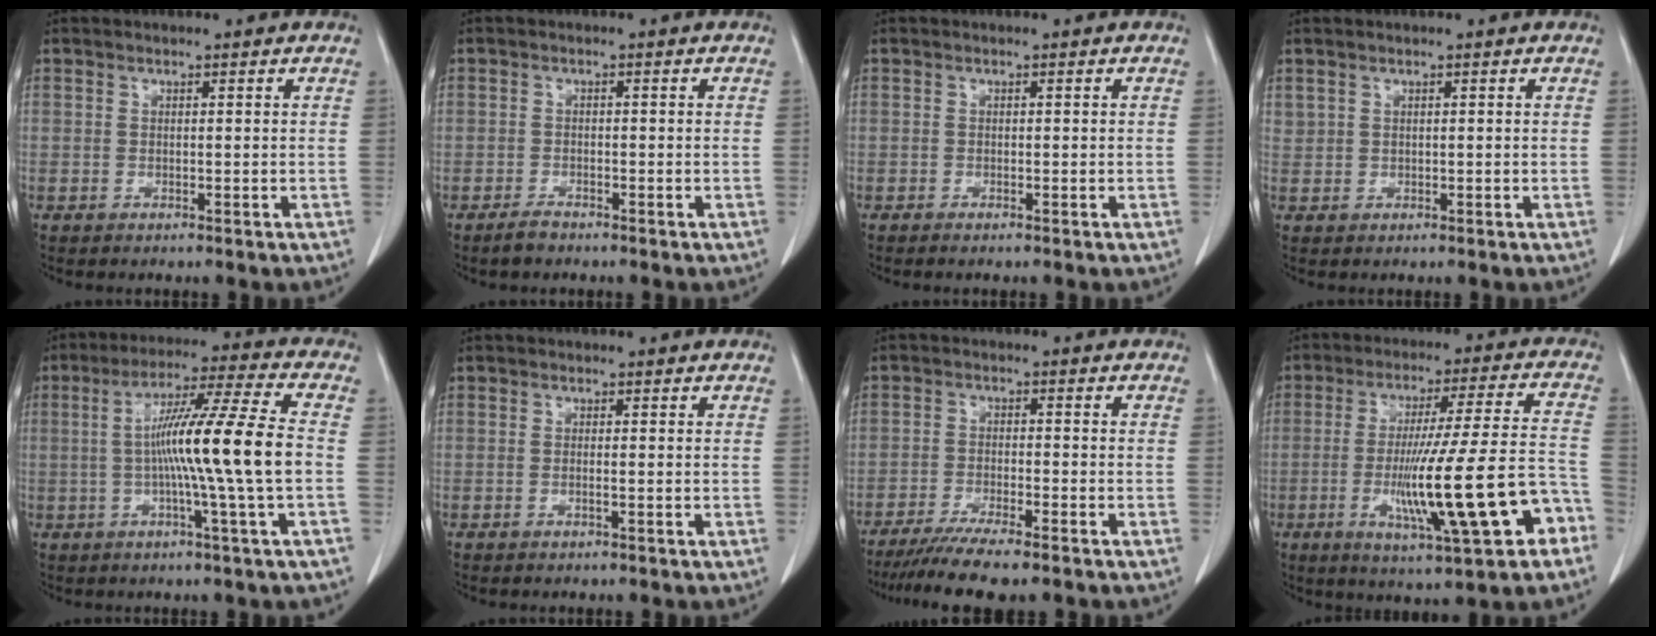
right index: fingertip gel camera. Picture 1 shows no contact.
{"total": 1.6, "force": [-1.4, 0.6, 0.5], "torque": [-0.012, 0.000, -0.024]}
{"total": 0.6, "force": [-0.5, 0.0, 0.3], "torque": [-0.010, -0.001, -0.008]}
{"total": 1.0, "force": [0.6, 0.7, 0.1], "torque": [0.008, 0.007, 0.012]}
{"total": 13.6, "force": [-1.2, -1.9, 13.4], "torque": [-0.229, 0.004, -0.026]}
{"total": 0.6, "force": [-0.2, -0.1, 0.5], "torque": [-0.011, 0.001, -0.002]}
{"total": 8.8, "force": [-7.2, 0.2, 5.0], "torque": [-0.078, -0.023, -0.117]}
{"total": 19.0, "force": [-6.8, 1.3, 17.7], "torque": [-0.271, 0.002, -0.092]}